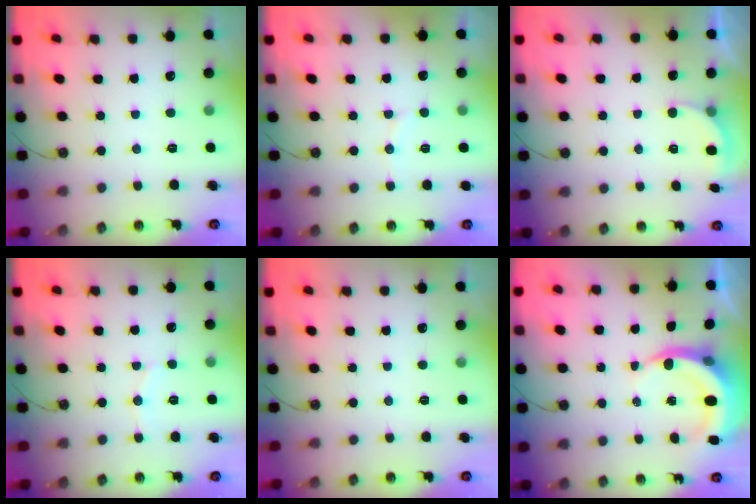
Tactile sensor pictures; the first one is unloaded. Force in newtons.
{"total": 4.5, "press": 4.3, "slide": 1.4}
{"total": 2.8, "press": 2.6, "slide": 1.0}
{"total": 5.4, "press": 5.4, "slide": 0.5}
{"total": 0.0}
{"total": 7.3, "press": 7.2, "slide": 1.0}